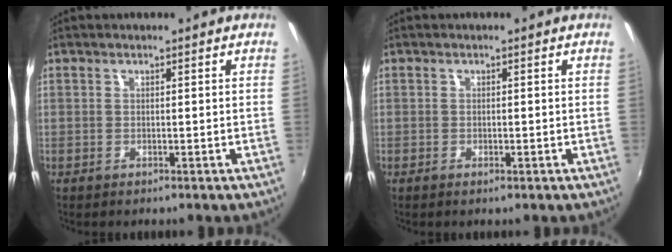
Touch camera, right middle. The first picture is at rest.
{"total": 0.9, "force": [-0.5, 0.3, 0.7], "torque": [-0.011, -0.002, -0.008]}